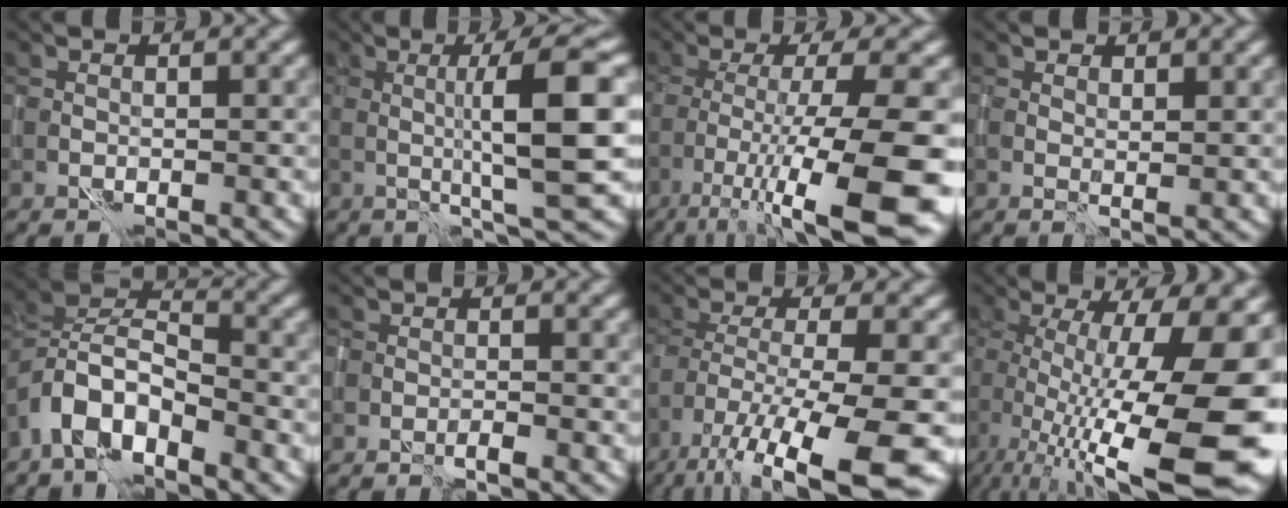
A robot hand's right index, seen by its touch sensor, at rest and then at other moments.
{"total": 8.4, "force": [0.5, 1.1, 8.3], "torque": [-0.117, 0.011, 0.011]}
{"total": 12.8, "force": [-5.6, 2.4, 11.2], "torque": [-0.178, -0.012, -0.087]}
{"total": 1.3, "force": [0.7, 0.7, 0.9], "torque": [-0.015, -0.001, 0.014]}
{"total": 6.4, "force": [-4.1, 3.0, 3.9], "torque": [-0.066, 0.007, -0.089]}
{"total": 1.2, "force": [-0.8, 0.5, 0.6], "torque": [-0.013, 0.001, -0.017]}
{"total": 12.6, "force": [-7.3, 3.0, 9.8], "torque": [-0.188, -0.022, -0.113]}
{"total": 15.7, "force": [-1.9, 4.4, 15.0], "torque": [-0.211, -0.002, -0.023]}